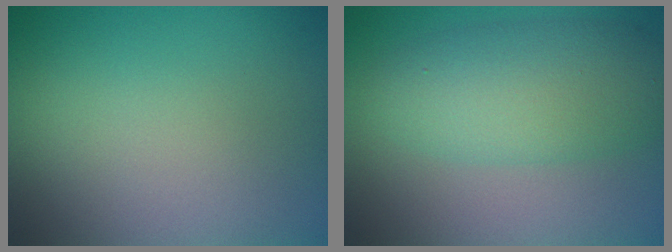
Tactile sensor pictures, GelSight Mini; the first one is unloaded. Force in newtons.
{"total": 5.5, "press": 5.5, "slide": 0.3}